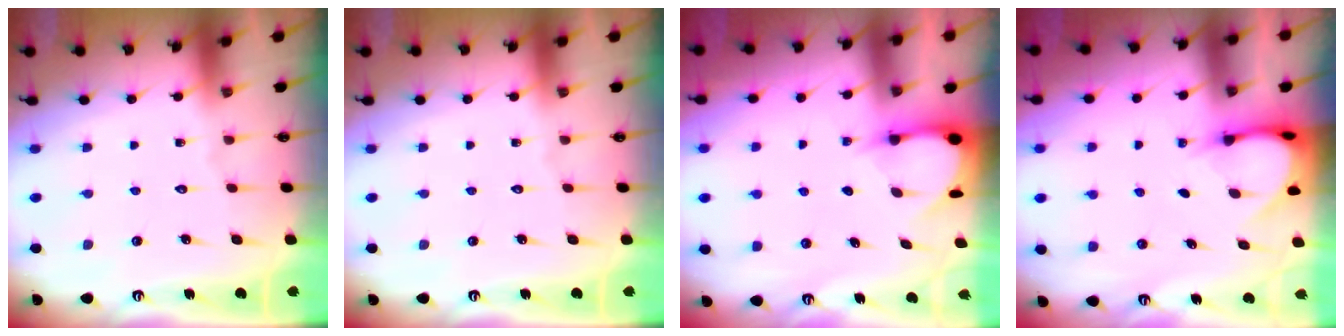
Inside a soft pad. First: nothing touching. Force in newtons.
{"total": 0.0}
{"total": 3.3, "press": 3.3, "slide": 0.4}
{"total": 3.9, "press": 3.9, "slide": 0.4}